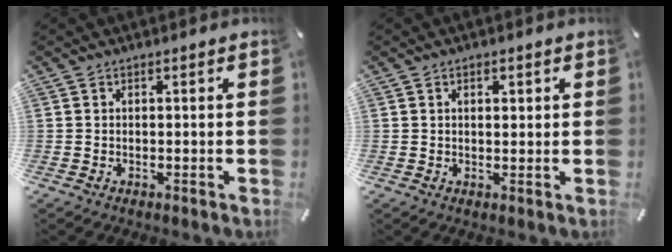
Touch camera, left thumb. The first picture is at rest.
{"total": 1.6, "force": [0.6, 1.0, 1.1], "torque": [-0.016, 0.003, 0.006]}